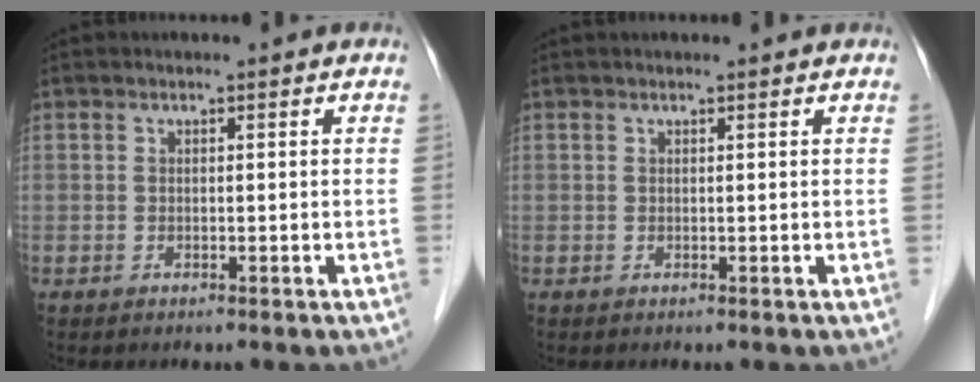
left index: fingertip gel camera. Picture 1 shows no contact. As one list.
[{"total": 2.2, "force": [2.0, 0.1, 0.8], "torque": [-0.010, 0.022, 0.025]}]